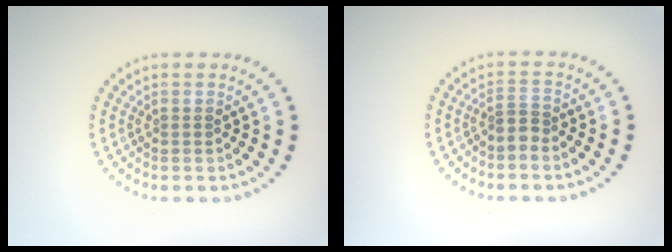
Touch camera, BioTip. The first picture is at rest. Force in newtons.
{"total": 1.3, "press": 0.9, "slide": 1.0}